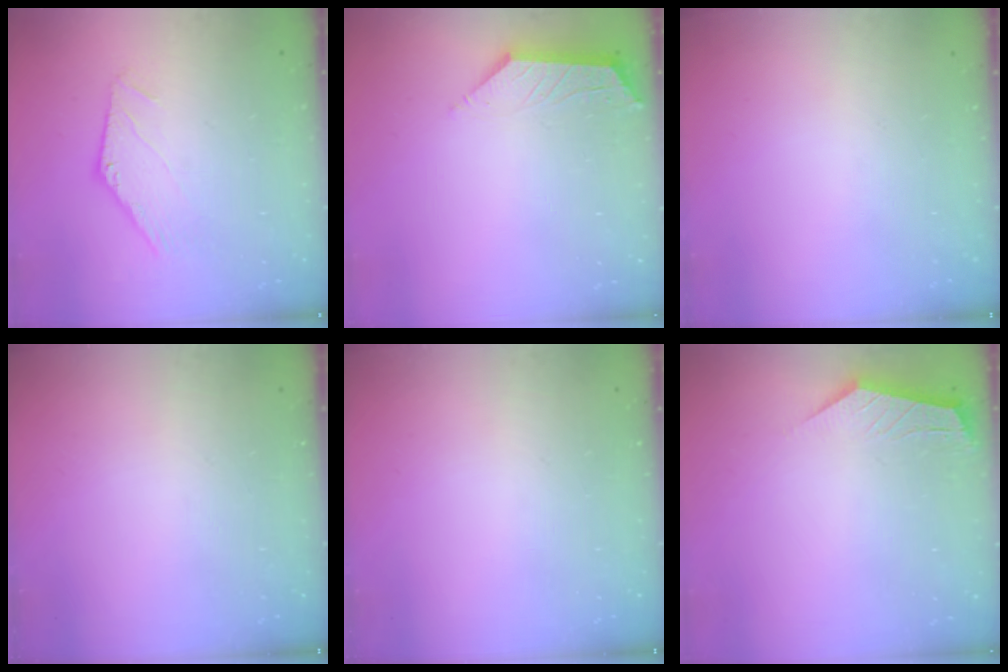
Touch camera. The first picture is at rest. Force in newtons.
{"total": 2.9, "press": 2.8, "slide": 0.5}
{"total": 0.0}
{"total": 0.0}
{"total": 0.0}
{"total": 1.7, "press": 1.7, "slide": 0.1}